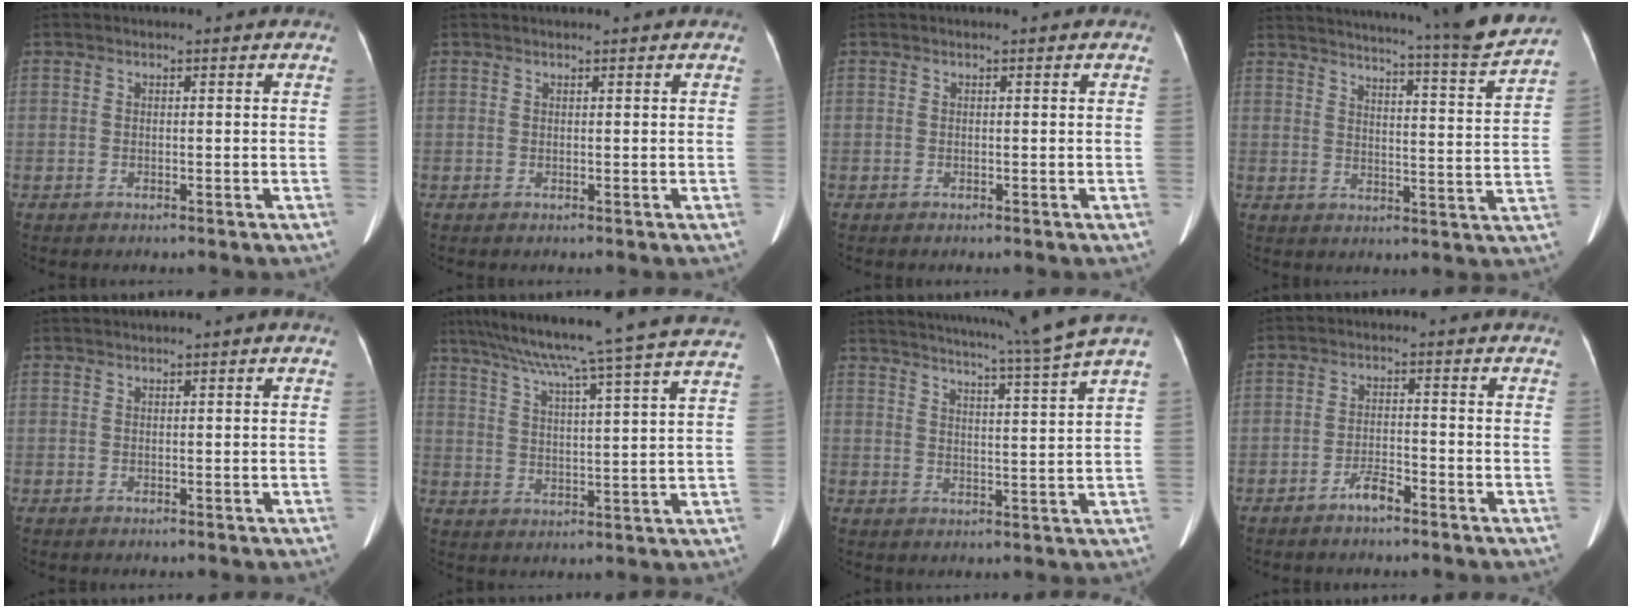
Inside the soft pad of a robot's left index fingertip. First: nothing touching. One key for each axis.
{"total": 0.8, "fx": 0.7, "fy": -0.1, "fz": 0.3, "tx": -0.006, "ty": 0.010, "tz": 0.011}
{"total": 0.0}
{"total": 20.8, "fx": 19.2, "fy": -1.2, "fz": 7.9, "tx": -0.129, "ty": -0.068, "tz": 0.241}
{"total": 0.6, "fx": 0.1, "fy": 0.0, "fz": 0.6, "tx": -0.010, "ty": 0.011, "tz": 0.006}
{"total": 23.3, "fx": 19.8, "fy": -1.5, "fz": 12.3, "tx": -0.217, "ty": -0.018, "tz": 0.266}
{"total": 13.7, "fx": 11.8, "fy": -3.3, "fz": 6.1, "tx": -0.104, "ty": -0.047, "tz": 0.161}
{"total": 3.0, "fx": -2.6, "fy": 0.6, "fz": 1.5, "tx": -0.031, "ty": -0.005, "tz": -0.048}